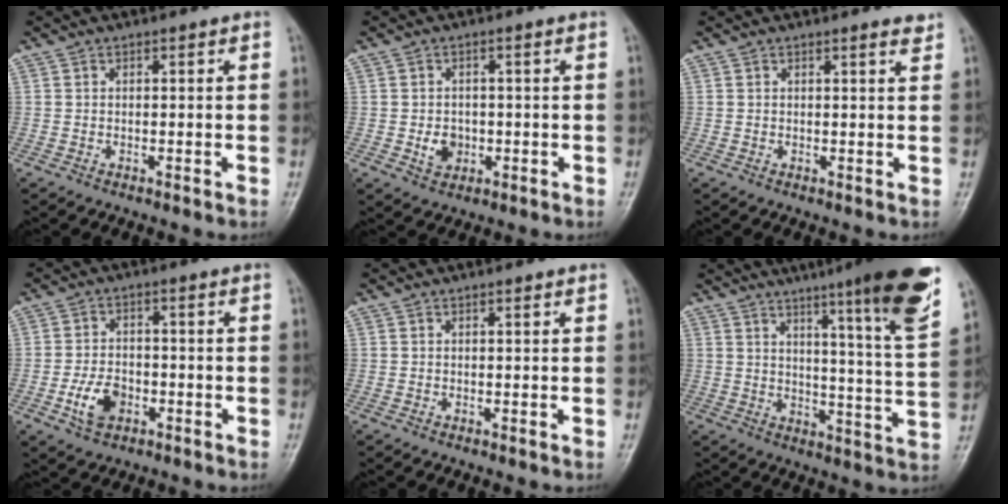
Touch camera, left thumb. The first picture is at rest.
{"total": 3.7, "force": [-0.7, 3.0, 2.0], "torque": [-0.018, 0.003, -0.005]}
{"total": 1.5, "force": [1.3, 0.1, 0.8], "torque": [-0.005, -0.007, 0.016]}
{"total": 6.1, "force": [-2.3, 4.0, 4.0], "torque": [-0.067, 0.012, -0.041]}
{"total": 0.5, "force": [0.4, 0.1, 0.4], "torque": [-0.005, -0.001, 0.004]}
{"total": 19.2, "force": [11.9, 1.0, 15.0], "torque": [-0.189, -0.058, 0.157]}